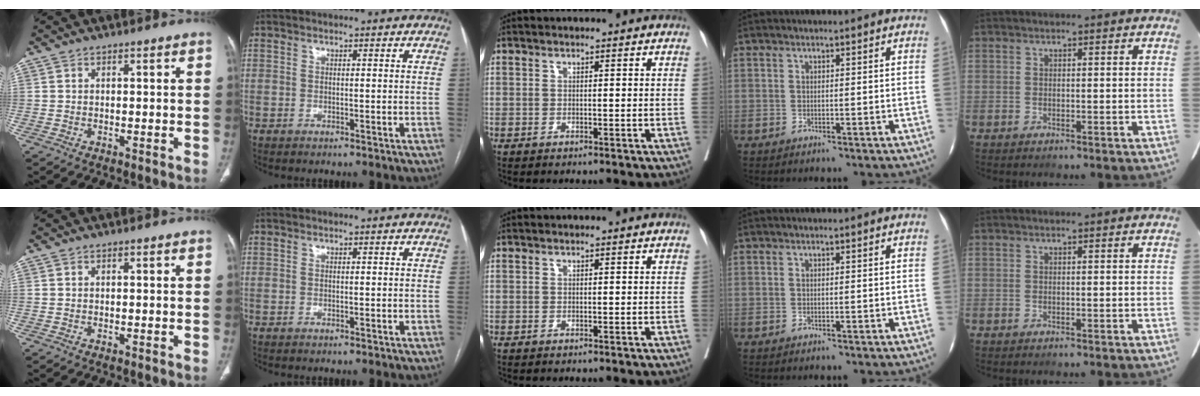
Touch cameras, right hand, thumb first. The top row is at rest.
{}